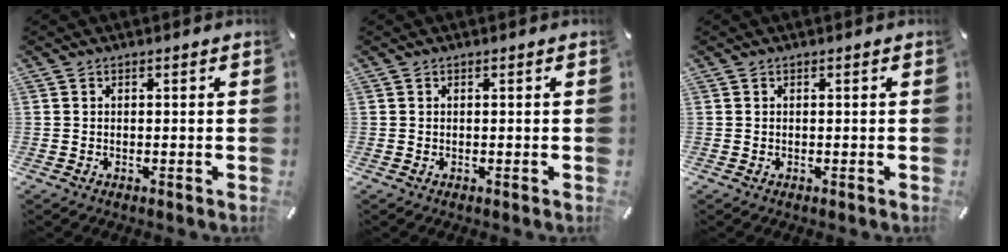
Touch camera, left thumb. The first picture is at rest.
{"total": 0.0}
{"total": 0.0}